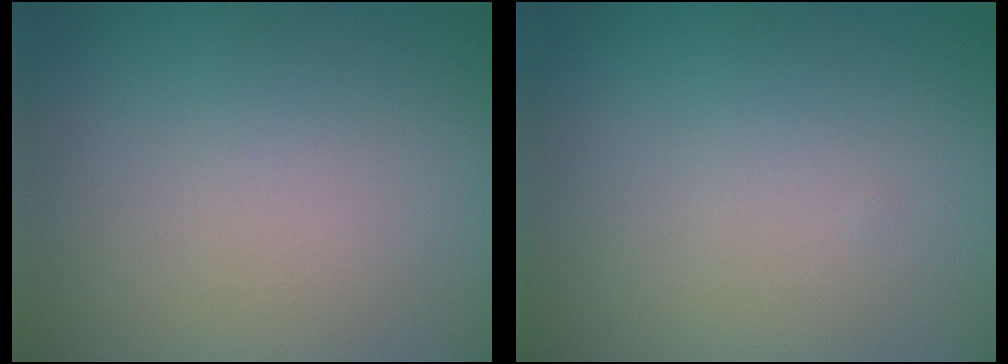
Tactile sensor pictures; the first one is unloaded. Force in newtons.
{"total": 0.0}